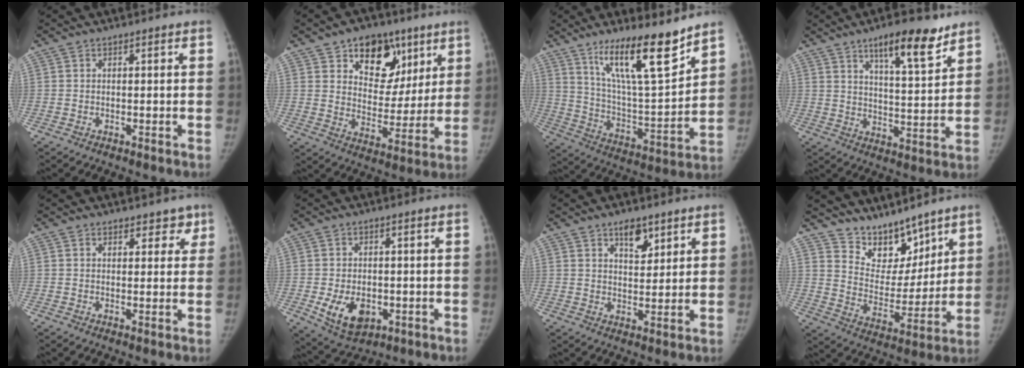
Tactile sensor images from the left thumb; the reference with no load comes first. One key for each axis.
{"total": 14.7, "fx": 8.1, "fy": 10.0, "fz": 7.1, "tx": -0.051, "ty": -0.033, "tz": 0.128}
{"total": 18.0, "fx": 12.5, "fy": 3.4, "fz": 12.5, "tx": -0.182, "ty": -0.083, "tz": 0.223}
{"total": 12.2, "fx": 8.1, "fy": 3.2, "fz": 8.5, "tx": -0.109, "ty": -0.047, "tz": 0.127}
{"total": 3.7, "fx": 2.6, "fy": 2.3, "fz": 1.3, "tx": 0.020, "ty": -0.012, "tz": 0.034}
{"total": 8.4, "fx": -2.1, "fy": 5.7, "fz": 5.8, "tx": -0.084, "ty": -0.004, "tz": -0.021}
{"total": 5.8, "fx": 3.6, "fy": 2.9, "fz": 3.4, "tx": -0.028, "ty": -0.024, "tz": 0.059}
{"total": 11.3, "fx": 9.6, "fy": 5.4, "fz": 2.8, "tx": -0.003, "ty": -0.074, "tz": 0.181}